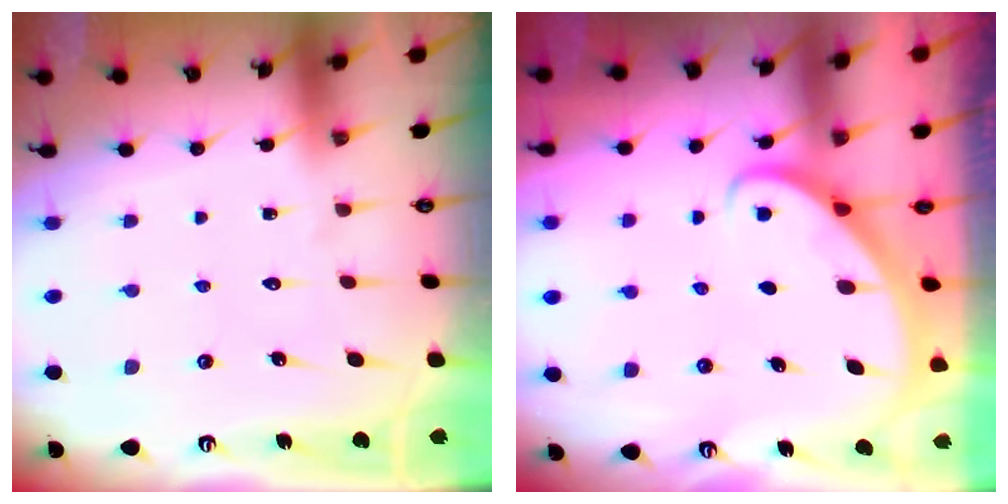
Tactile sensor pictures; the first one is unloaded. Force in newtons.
{"total": 2.9, "press": 2.9, "slide": 0.2}